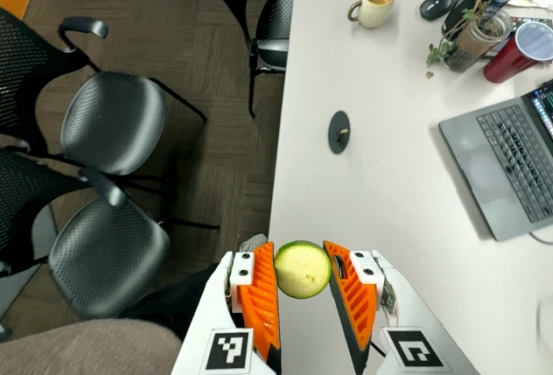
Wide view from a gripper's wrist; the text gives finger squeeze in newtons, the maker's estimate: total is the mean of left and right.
{"total": 10.1, "left": 9.8, "right": 10.4}